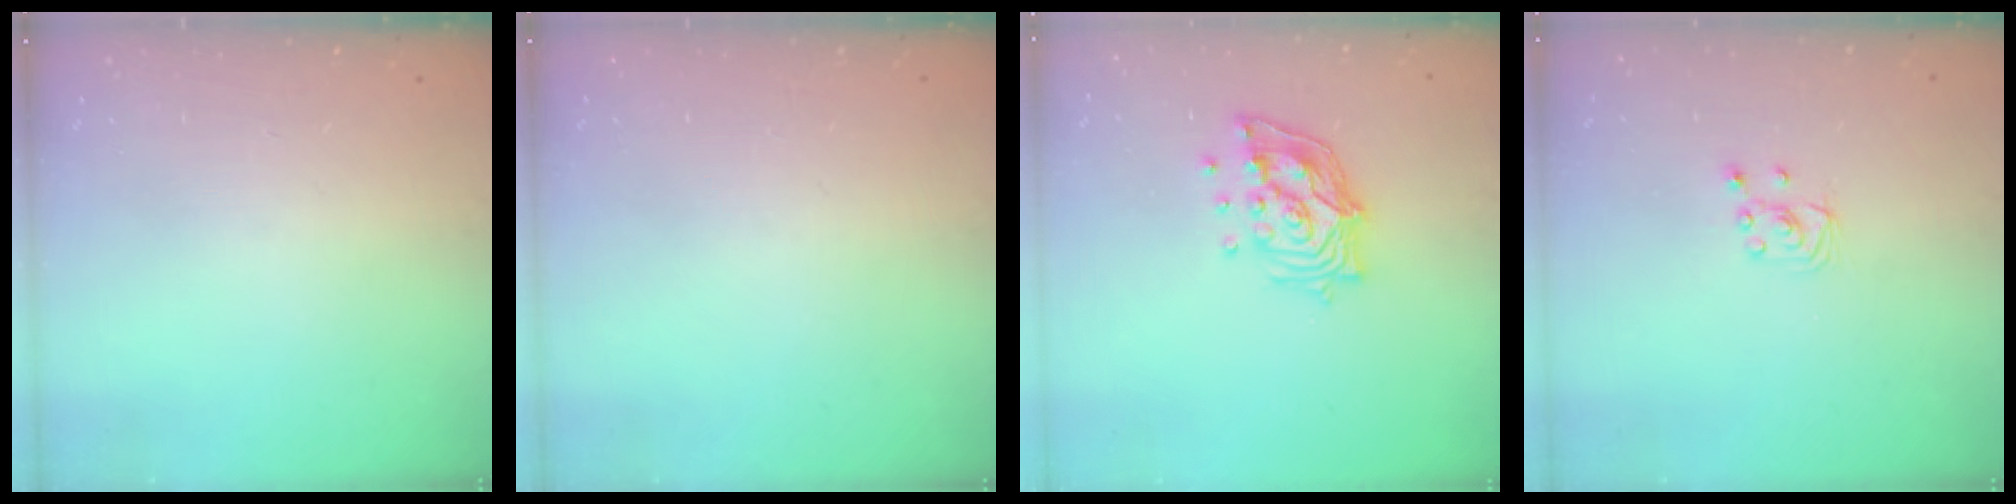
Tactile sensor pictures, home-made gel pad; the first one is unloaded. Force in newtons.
{"total": 0.0}
{"total": 14.0, "press": 13.9, "slide": 1.3}
{"total": 3.1, "press": 3.1, "slide": 0.2}